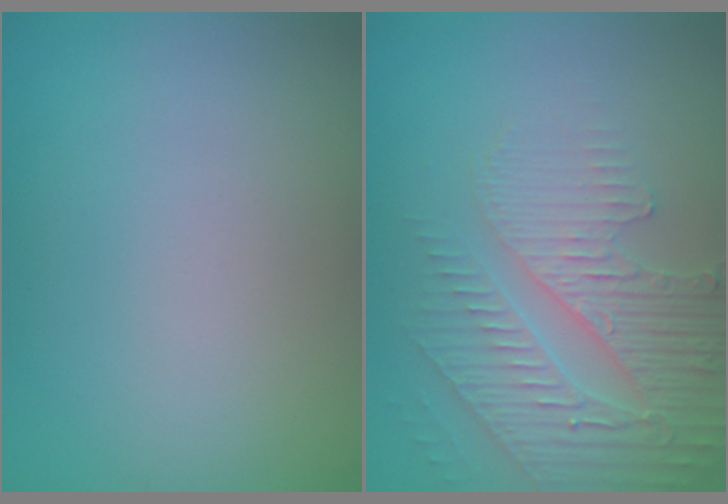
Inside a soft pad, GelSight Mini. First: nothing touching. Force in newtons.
{"total": 4.1, "press": 3.9, "slide": 1.3}